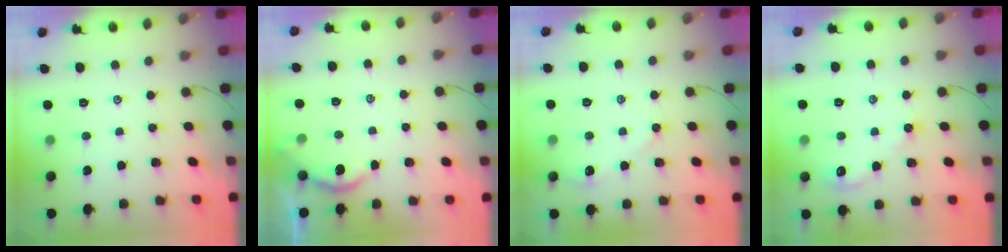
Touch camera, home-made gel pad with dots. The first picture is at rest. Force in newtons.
{"total": 2.7, "press": 2.7, "slide": 0.2}
{"total": 3.2, "press": 3.2, "slide": 0.3}
{"total": 2.5, "press": 2.5, "slide": 0.4}